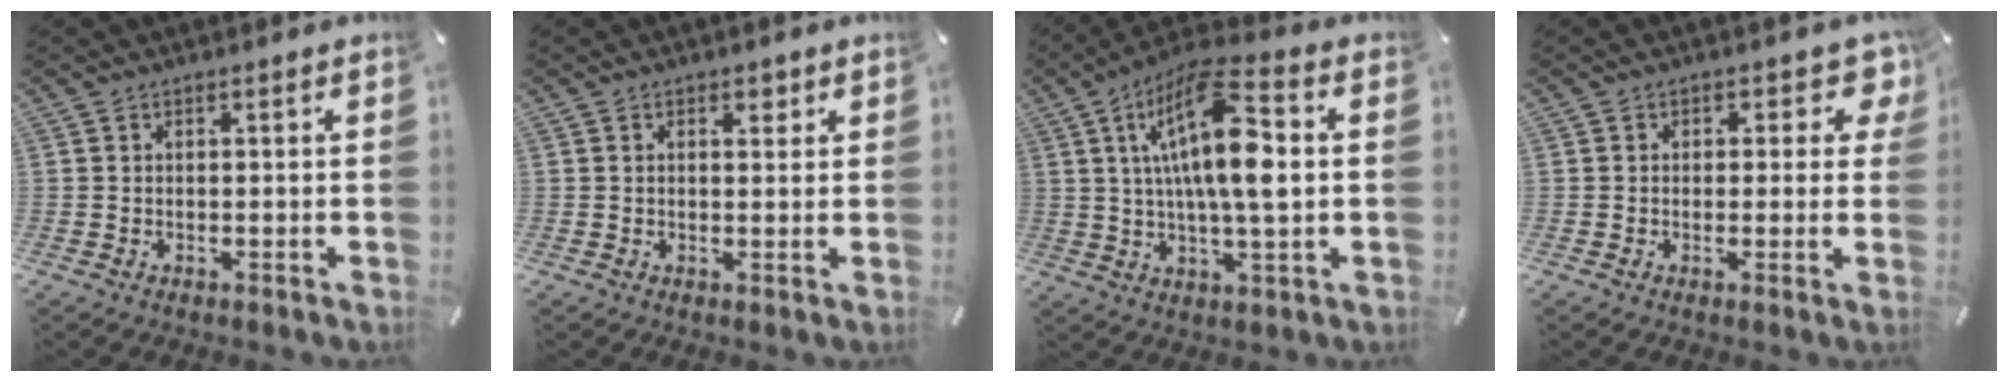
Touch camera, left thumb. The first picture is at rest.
{"total": 1.8, "force": [1.0, 1.2, 1.0], "torque": [-0.007, -0.001, 0.013]}
{"total": 17.4, "force": [3.7, 5.6, 16.0], "torque": [-0.307, -0.002, 0.053]}
{"total": 4.7, "force": [1.9, 3.3, 2.8], "torque": [-0.011, -0.010, 0.025]}